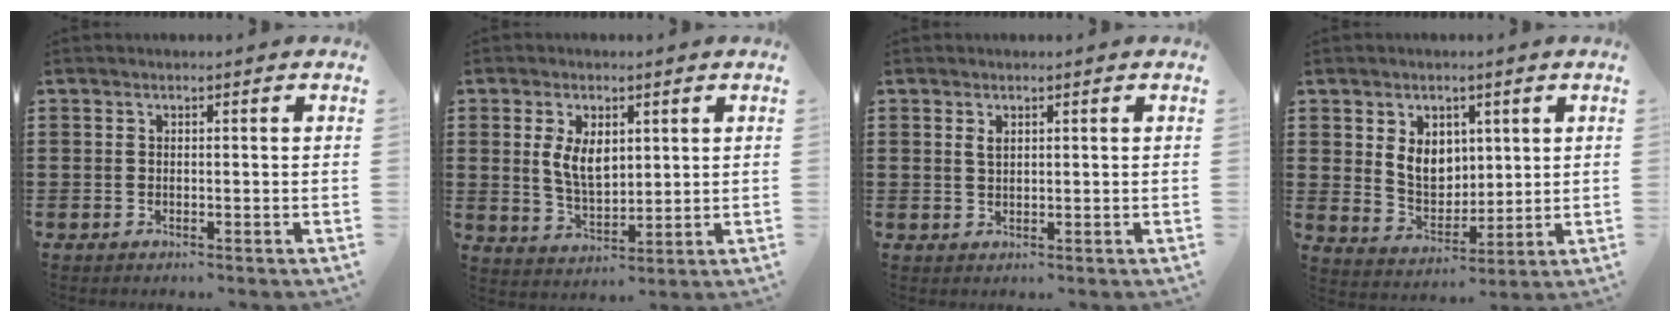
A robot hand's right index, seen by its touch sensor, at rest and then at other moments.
{"total": 6.0, "force": [1.5, 3.4, 4.6], "torque": [-0.091, 0.008, 0.025]}
{"total": 1.2, "force": [0.6, 0.6, 0.9], "torque": [-0.019, 0.004, 0.011]}
{"total": 6.4, "force": [1.9, 5.1, 3.5], "torque": [-0.068, 0.009, 0.033]}